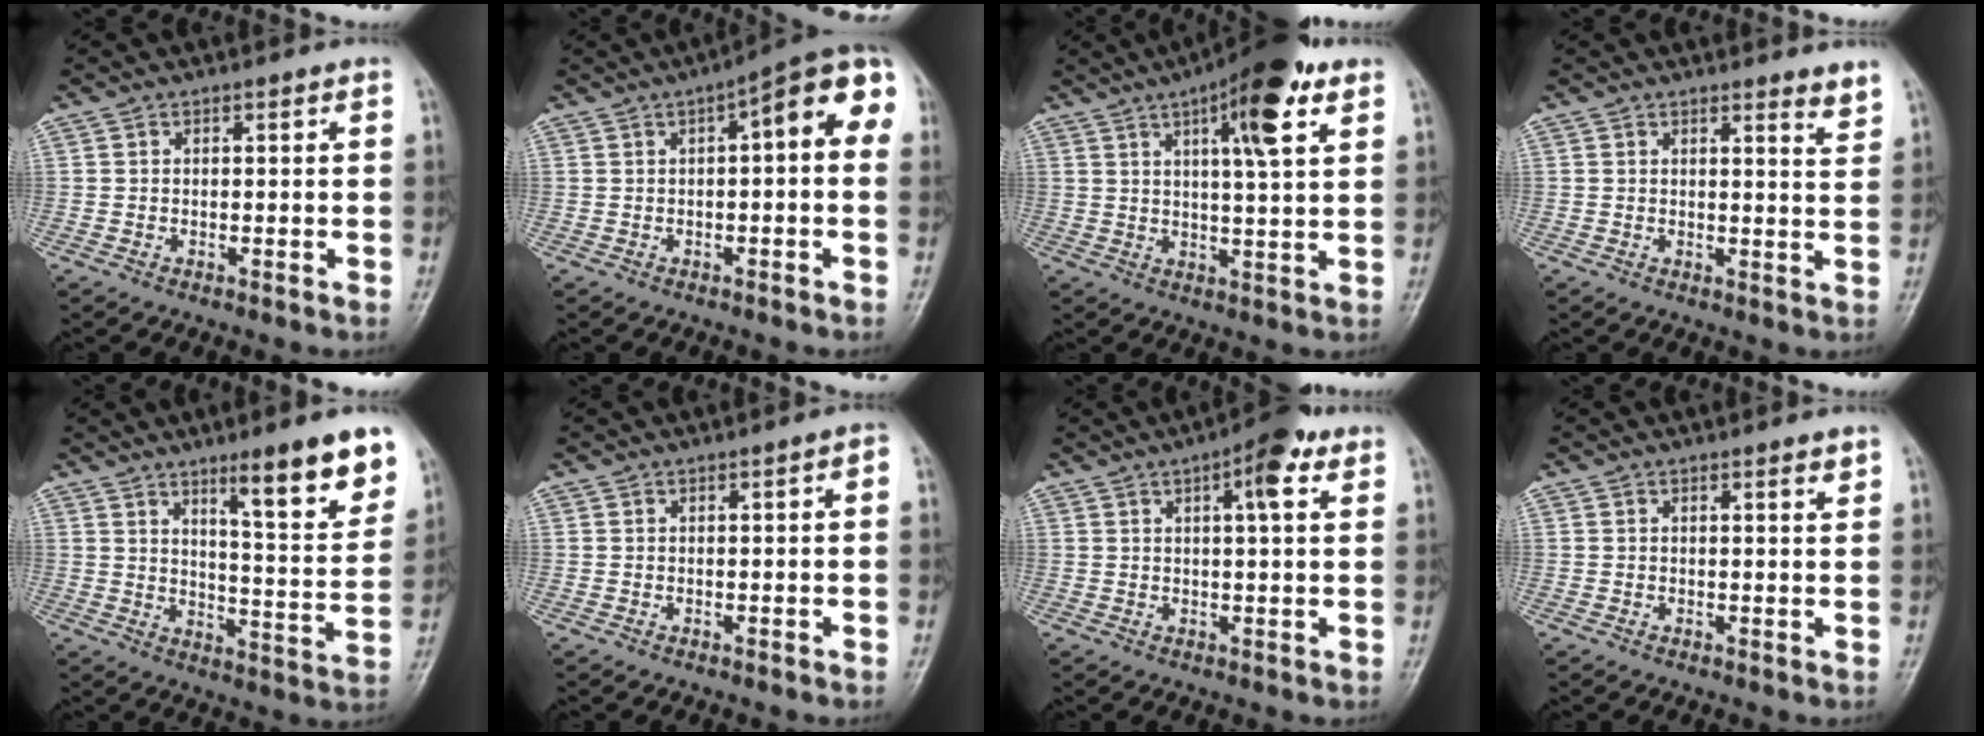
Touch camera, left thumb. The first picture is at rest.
{"total": 10.3, "force": [2.1, 3.4, 9.5], "torque": [-0.112, 0.036, 0.016]}
{"total": 13.3, "force": [6.6, 3.0, 11.2], "torque": [-0.152, -0.014, 0.094]}
{"total": 3.0, "force": [2.7, 0.3, 1.3], "torque": [-0.013, -0.028, 0.027]}
{"total": 14.4, "force": [8.9, 2.2, 11.1], "torque": [-0.135, -0.057, 0.135]}
{"total": 1.3, "force": [0.2, 0.2, 1.3], "torque": [-0.017, 0.003, 0.001]}
{"total": 7.0, "force": [3.2, 2.0, 5.9], "torque": [-0.074, 0.001, 0.040]}
{"total": 1.4, "force": [1.0, 0.1, 1.0], "torque": [-0.011, -0.006, 0.013]}